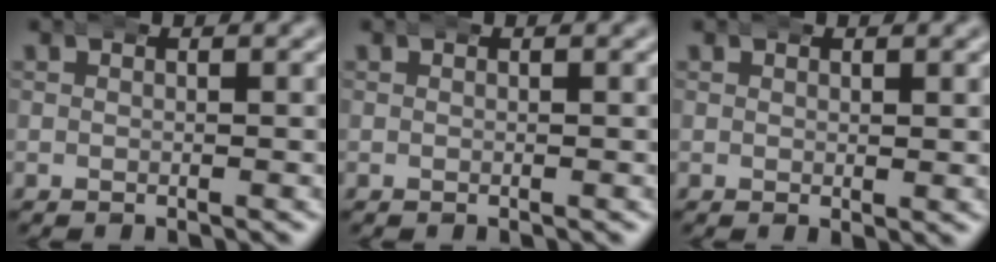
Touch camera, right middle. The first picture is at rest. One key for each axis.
{"total": 0.0}
{"total": 0.5, "fx": 0.3, "fy": 0.2, "fz": 0.4, "tx": -0.004, "ty": -0.005, "tz": 0.007}